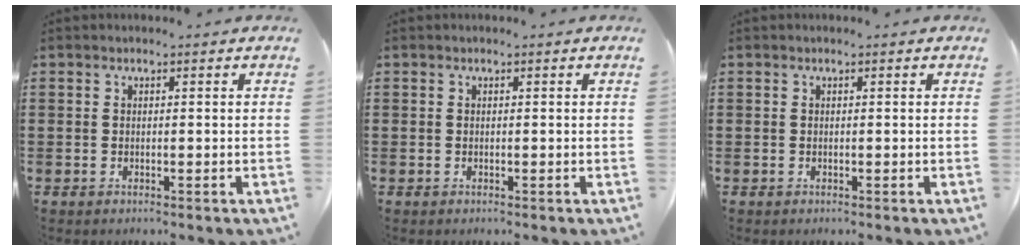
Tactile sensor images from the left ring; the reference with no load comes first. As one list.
[{"total": 0.0}, {"total": 0.0}]